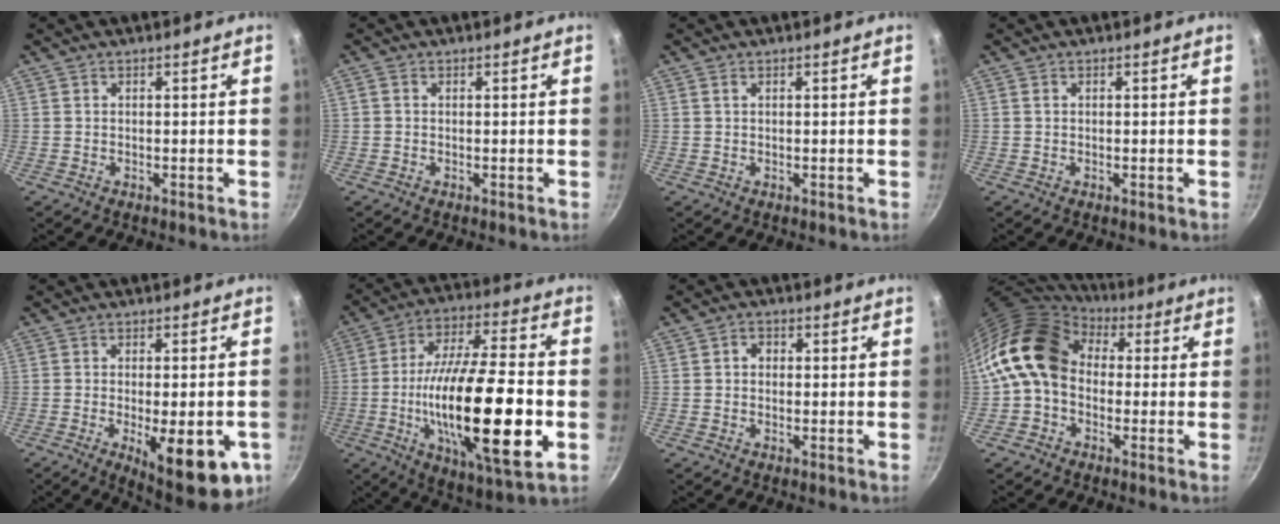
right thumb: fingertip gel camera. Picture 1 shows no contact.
{"total": 0.7, "force": [0.1, 0.6, 0.4], "torque": [-0.007, 0.004, 0.000]}
{"total": 0.6, "force": [0.3, 0.3, 0.4], "torque": [-0.007, 0.002, 0.006]}
{"total": 0.5, "force": [0.1, 0.3, 0.4], "torque": [-0.007, 0.001, 0.001]}
{"total": 15.8, "force": [-5.2, 5.5, 13.9], "torque": [-0.157, -0.001, -0.059]}
{"total": 27.2, "force": [-5.3, 8.4, 25.3], "torque": [-0.431, 0.015, -0.086]}
{"total": 2.4, "force": [0.3, 1.9, 1.3], "torque": [-0.010, 0.007, 0.000]}
{"total": 13.5, "force": [1.3, 10.4, 8.5], "torque": [-0.127, 0.025, 0.002]}